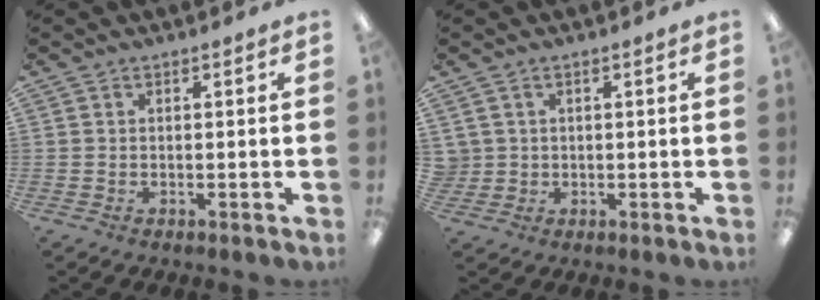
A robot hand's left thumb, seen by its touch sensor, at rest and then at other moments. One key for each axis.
{"total": 2.3, "fx": 0.8, "fy": 2.1, "fz": 0.1, "tx": -0.009, "ty": 0.001, "tz": 0.014}